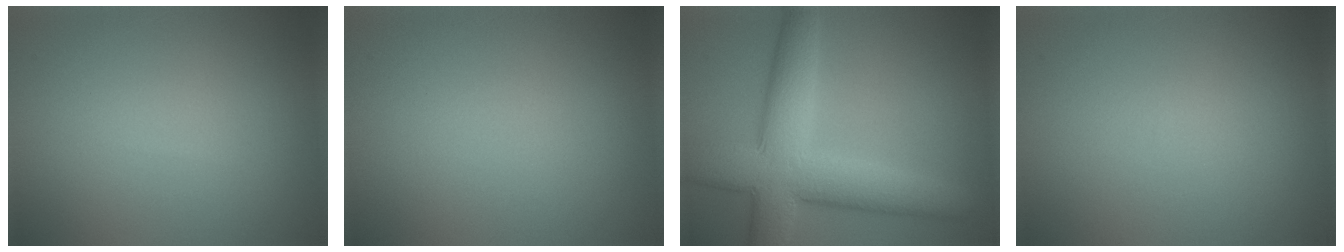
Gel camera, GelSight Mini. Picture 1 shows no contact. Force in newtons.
{"total": 0.0}
{"total": 8.9, "press": 8.9, "slide": 0.5}
{"total": 0.0}